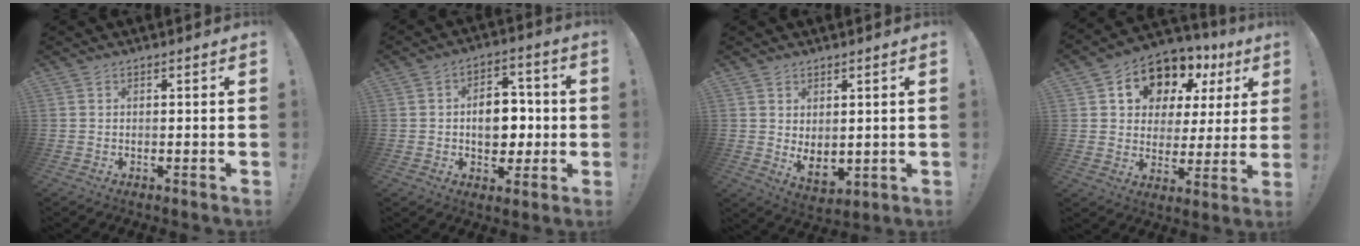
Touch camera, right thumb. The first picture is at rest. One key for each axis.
{"total": 11.4, "fx": -0.7, "fy": 8.4, "fz": 7.6, "tx": -0.113, "ty": 0.019, "tz": -0.006}
{"total": 4.7, "fx": 2.2, "fy": 2.7, "fz": 3.1, "tx": -0.036, "ty": -0.019, "tz": 0.045}
{"total": 12.5, "fx": 8.2, "fy": 8.1, "fz": 4.7, "tx": -0.070, "ty": -0.068, "tz": 0.156}